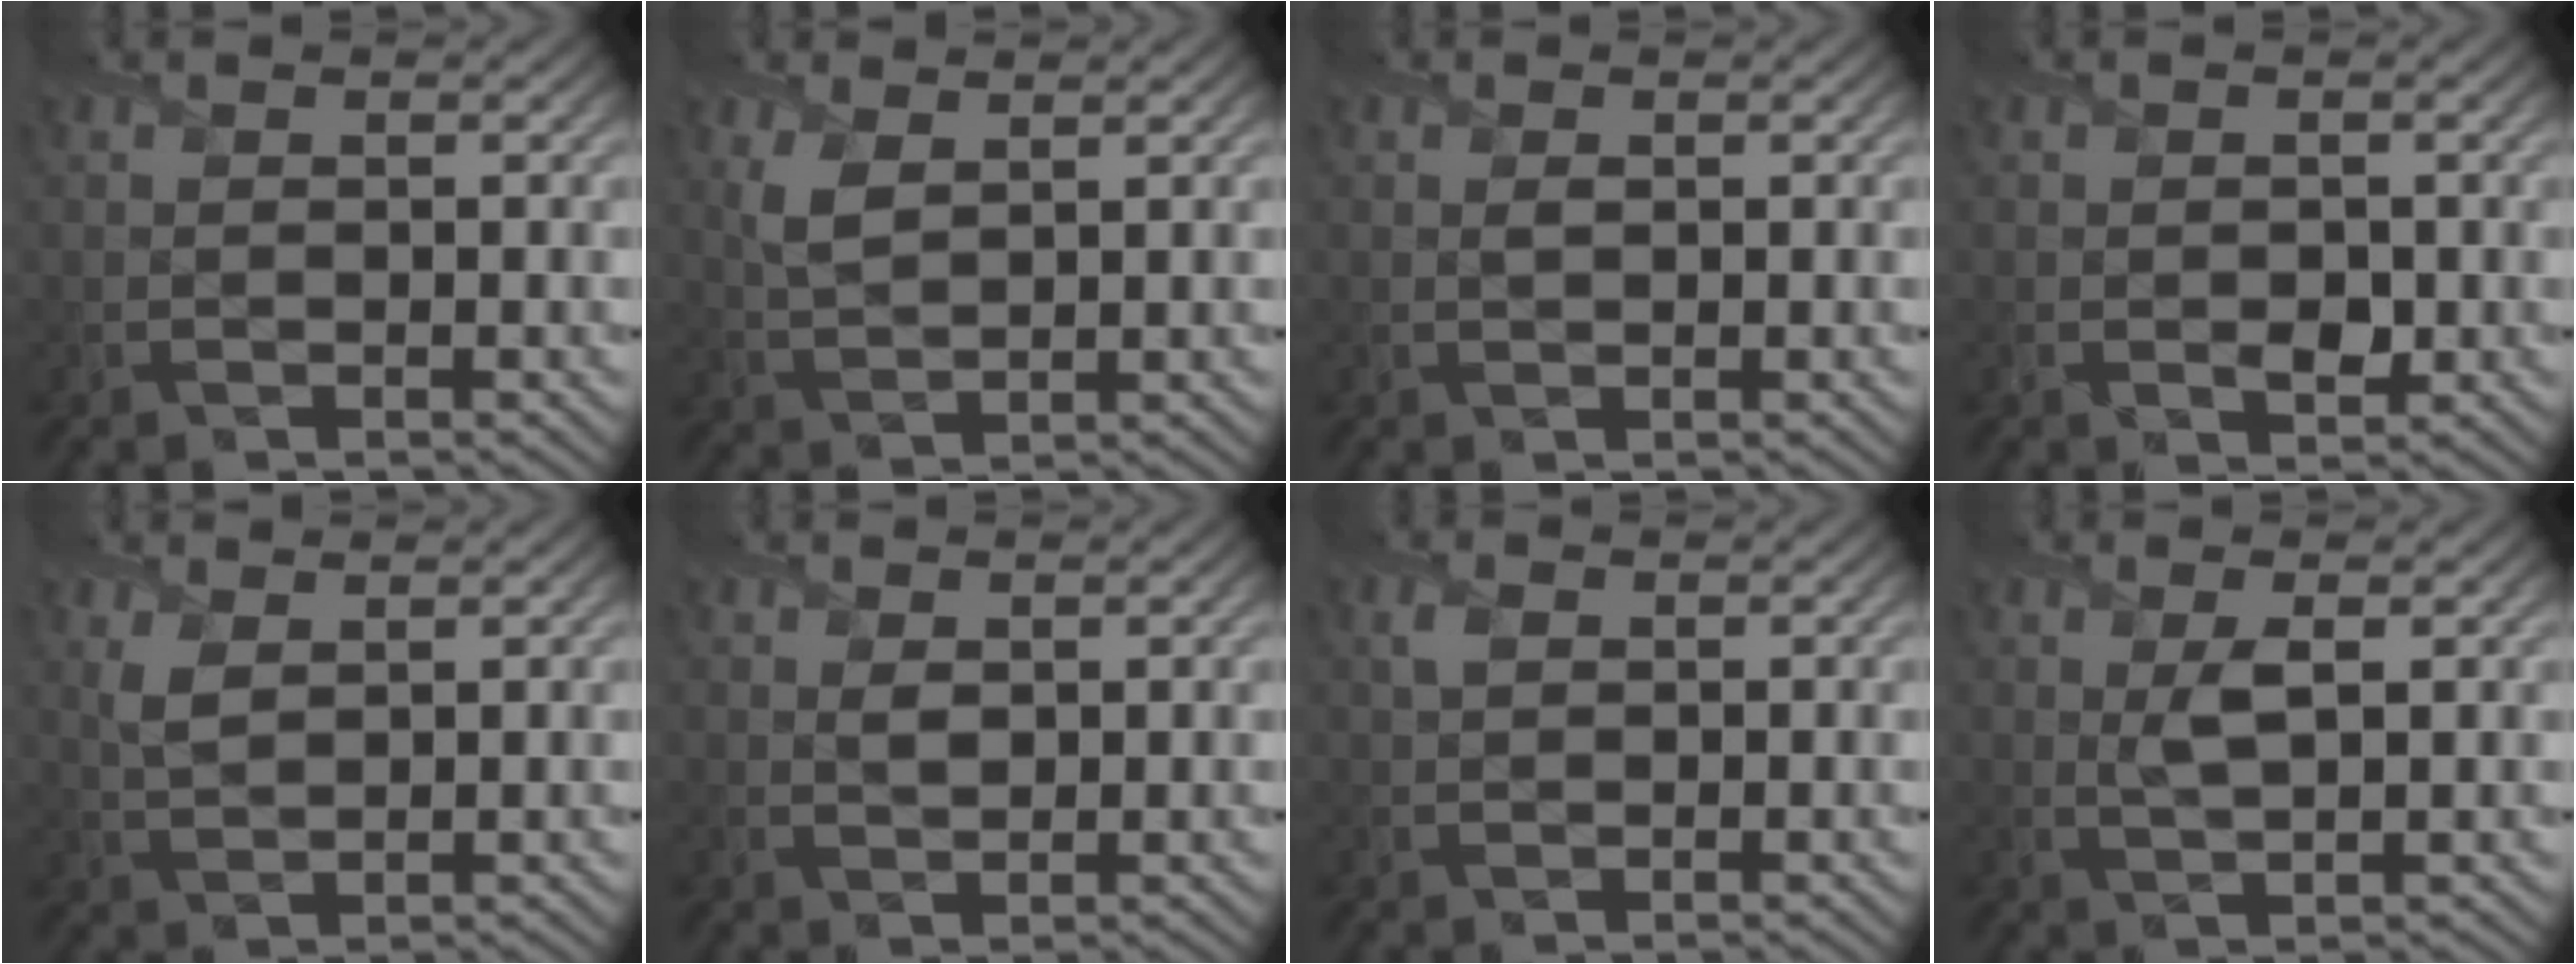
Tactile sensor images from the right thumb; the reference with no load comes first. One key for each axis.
{"total": 3.2, "fx": 1.7, "fy": 1.5, "fz": 2.3, "tx": -0.063, "ty": 0.001, "tz": 0.039}
{"total": 0.5, "fx": 0.2, "fy": 0.3, "fz": 0.3, "tx": -0.009, "ty": -0.003, "tz": 0.002}
{"total": 1.6, "fx": -0.2, "fy": 1.2, "fz": 1.0, "tx": -0.019, "ty": -0.006, "tz": -0.002}
{"total": 2.5, "fx": 1.4, "fy": 1.1, "fz": 1.7, "tx": -0.049, "ty": 0.000, "tz": 0.032}
{"total": 1.3, "fx": 0.5, "fy": 0.9, "fz": 0.7, "tx": -0.016, "ty": -0.004, "tz": 0.010}
{"total": 1.4, "fx": 0.6, "fy": 0.9, "fz": 0.9, "tx": -0.021, "ty": 0.006, "tz": 0.010}
{"total": 2.5, "fx": 0.9, "fy": 0.6, "fz": 2.2, "tx": -0.046, "ty": 0.000, "tz": 0.017}